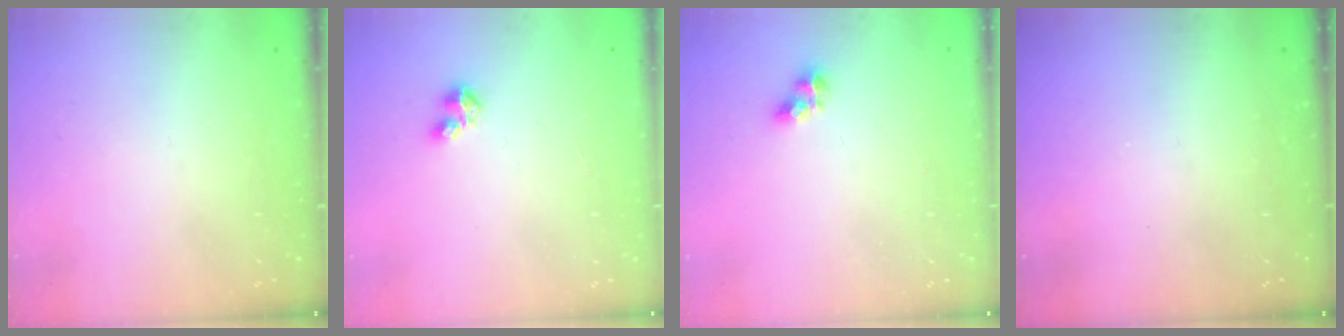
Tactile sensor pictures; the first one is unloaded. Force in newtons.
{"total": 2.7, "press": 2.7, "slide": 0.3}
{"total": 6.7, "press": 6.7, "slide": 0.8}
{"total": 0.0}